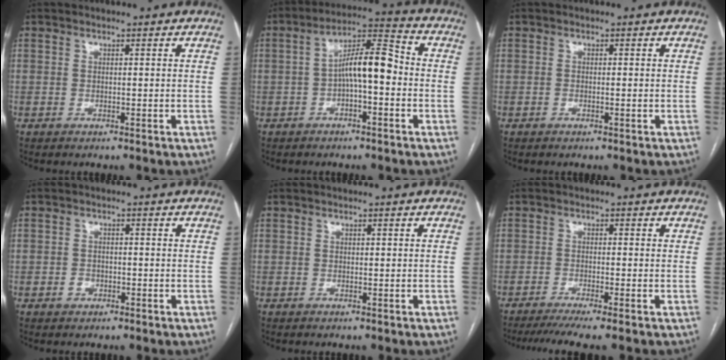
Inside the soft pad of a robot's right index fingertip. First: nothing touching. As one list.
[{"total": 8.7, "force": [-1.1, 2.3, 8.3], "torque": [-0.146, 0.032, -0.020]}, {"total": 0.6, "force": [-0.1, 0.1, 0.6], "torque": [-0.008, 0.003, 0.000]}, {"total": 1.7, "force": [-0.8, 1.4, 0.6], "torque": [-0.006, 0.006, -0.013]}, {"total": 0.0}, {"total": 5.5, "force": [-4.1, -0.6, 3.5], "torque": [-0.051, -0.008, -0.067]}]